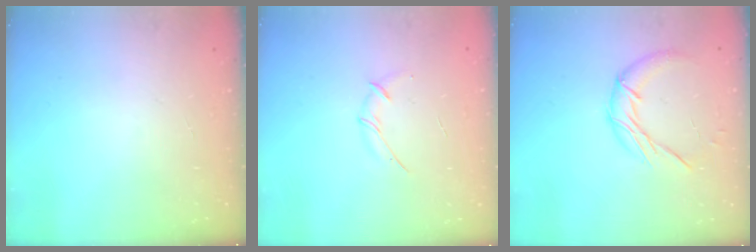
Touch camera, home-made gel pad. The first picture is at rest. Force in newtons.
{"total": 3.8, "press": 3.7, "slide": 0.9}
{"total": 9.9, "press": 9.9, "slide": 0.3}